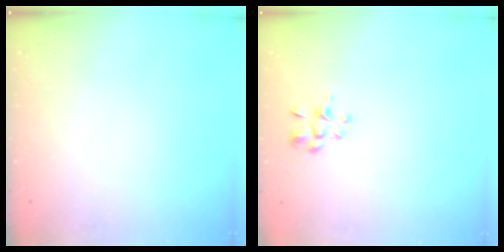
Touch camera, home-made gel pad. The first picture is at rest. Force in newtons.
{"total": 2.8, "press": 2.6, "slide": 1.1}